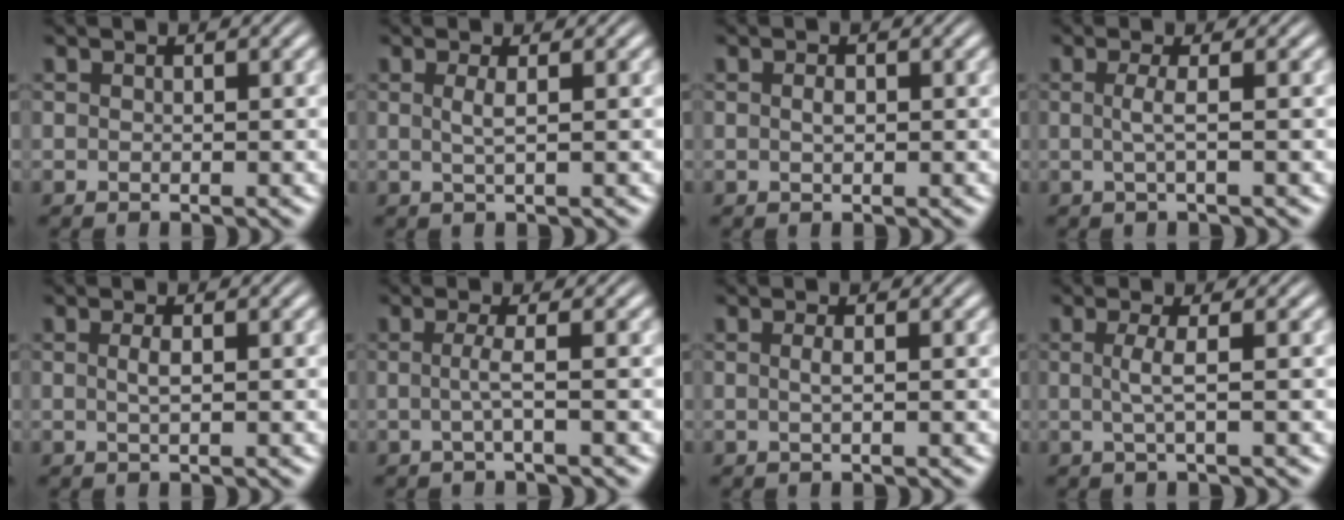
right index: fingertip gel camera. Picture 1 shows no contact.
{"total": 1.3, "force": [0.2, -0.3, 1.3], "torque": [-0.028, -0.010, 0.010]}
{"total": 0.7, "force": [-0.1, 0.3, 0.6], "torque": [-0.015, -0.006, 0.002]}
{"total": 1.7, "force": [-0.2, -0.3, 1.6], "torque": [-0.036, -0.003, 0.000]}
{"total": 1.0, "force": [-0.1, -0.1, 1.0], "torque": [-0.022, -0.007, 0.003]}
{"total": 1.7, "force": [-0.6, -0.6, 1.5], "torque": [-0.032, -0.003, -0.008]}
{"total": 0.8, "force": [-0.1, -0.2, 0.8], "torque": [-0.019, -0.007, 0.001]}
{"total": 1.9, "force": [0.0, -0.4, 1.9], "torque": [-0.039, -0.002, 0.004]}